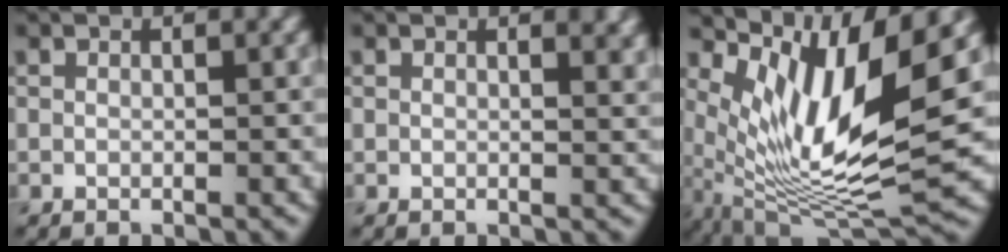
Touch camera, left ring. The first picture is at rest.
{"total": 1.9, "force": [1.4, 0.7, 1.1], "torque": [-0.005, -0.002, 0.020]}
{"total": 11.5, "force": [4.2, 3.3, 10.2], "torque": [-0.189, -0.011, 0.090]}